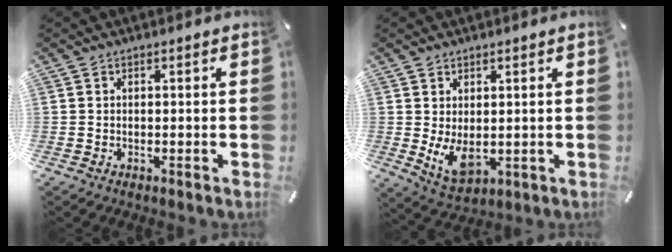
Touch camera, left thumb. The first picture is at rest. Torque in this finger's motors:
{"motor_torque": [0.69, 1.85, 0.97, 0.05, 0.13]}